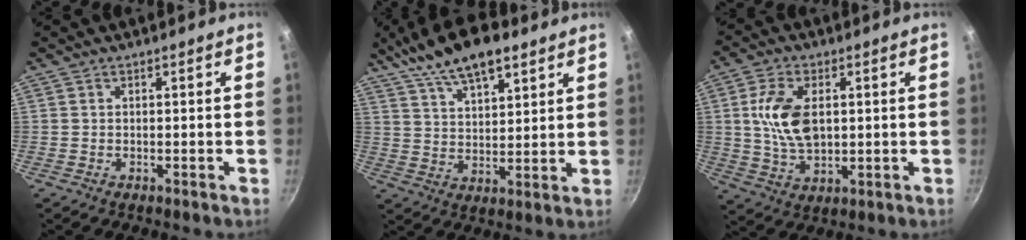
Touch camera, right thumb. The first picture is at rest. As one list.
[{"total": 14.9, "force": [9.9, 5.9, 9.4], "torque": [-0.138, -0.020, 0.172]}, {"total": 10.9, "force": [1.6, 6.3, 8.7], "torque": [-0.154, -0.006, 0.032]}]